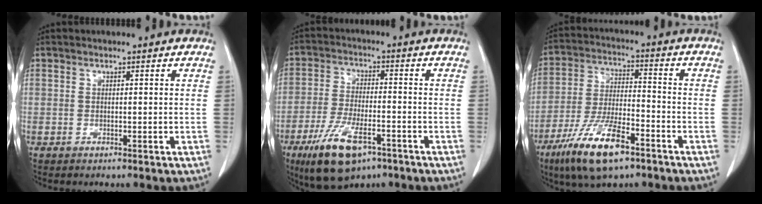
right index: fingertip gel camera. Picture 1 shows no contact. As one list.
[{"total": 11.7, "force": [-6.8, 4.1, 8.7], "torque": [-0.173, -0.015, -0.113]}, {"total": 13.1, "force": [-8.0, 3.4, 9.8], "torque": [-0.196, -0.017, -0.142]}]